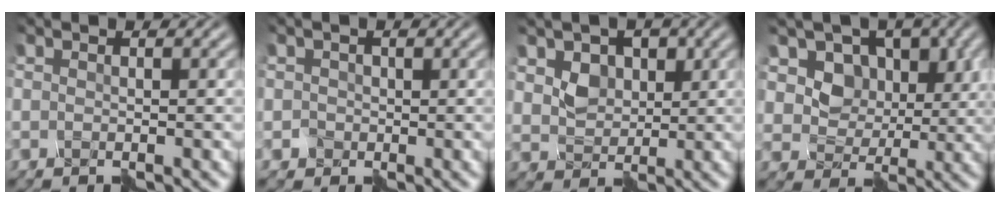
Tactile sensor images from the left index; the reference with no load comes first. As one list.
[{"total": 1.5, "force": [0.2, 1.2, -0.9], "torque": [0.018, 0.009, -0.001]}, {"total": 2.1, "force": [1.5, 1.4, -0.4], "torque": [-0.009, -0.006, 0.033]}, {"total": 6.2, "force": [3.5, 4.6, 2.2], "torque": [-0.050, -0.010, 0.060]}]